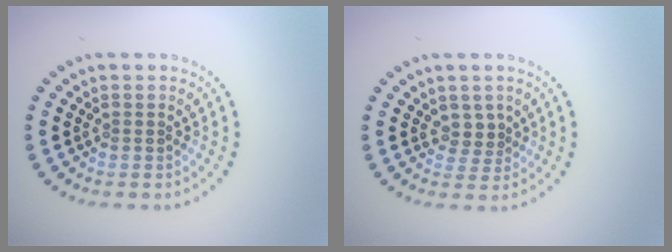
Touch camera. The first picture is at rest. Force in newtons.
{"total": 1.6, "press": 1.2, "slide": 1.0}